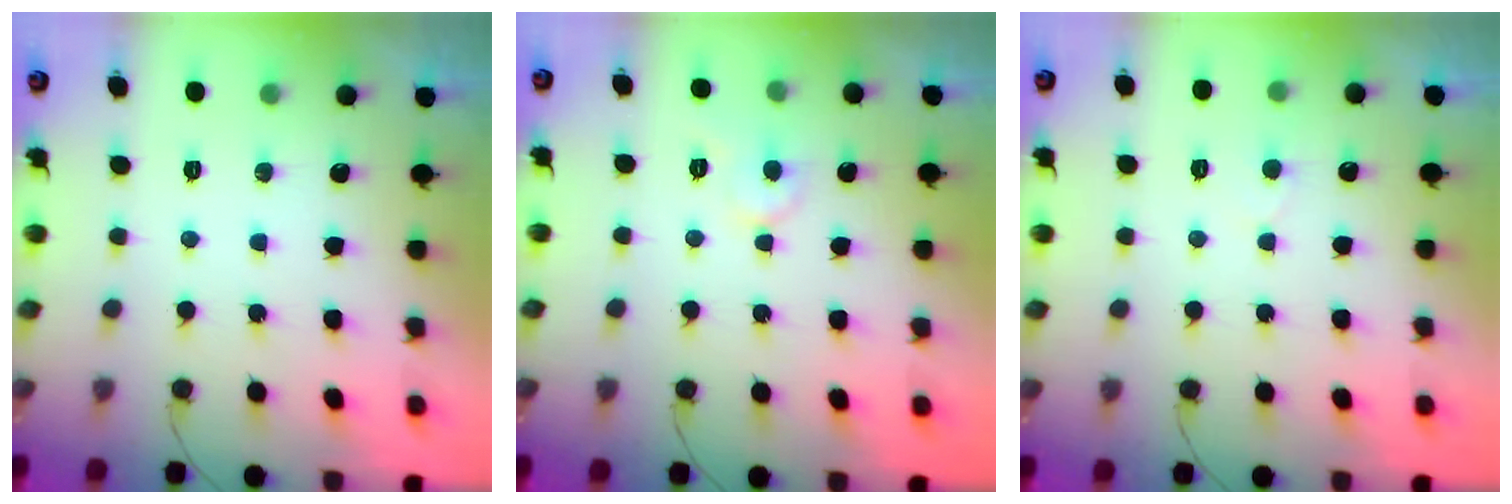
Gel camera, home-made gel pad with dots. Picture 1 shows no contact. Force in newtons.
{"total": 5.2, "press": 5.1, "slide": 0.5}
{"total": 3.8, "press": 3.8, "slide": 0.3}